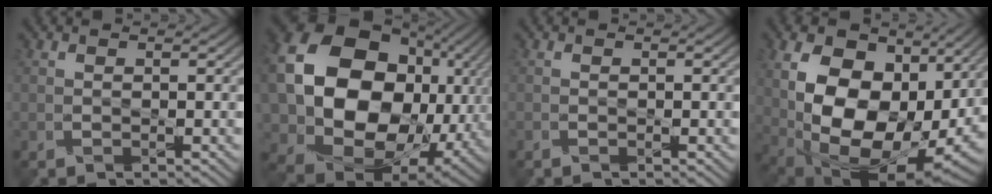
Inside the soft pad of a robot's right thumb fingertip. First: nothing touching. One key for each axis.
{"total": 22.2, "fx": 2.2, "fy": 17.7, "fz": 13.2, "tx": -0.332, "ty": -0.036, "tz": 0.084}
{"total": 0.5, "fx": -0.5, "fy": 0.1, "fz": 0.2, "tx": -0.003, "ty": -0.003, "tz": -0.008}
{"total": 19.2, "fx": 2.8, "fy": 13.3, "fz": 13.6, "tx": -0.256, "ty": -0.017, "tz": 0.066}